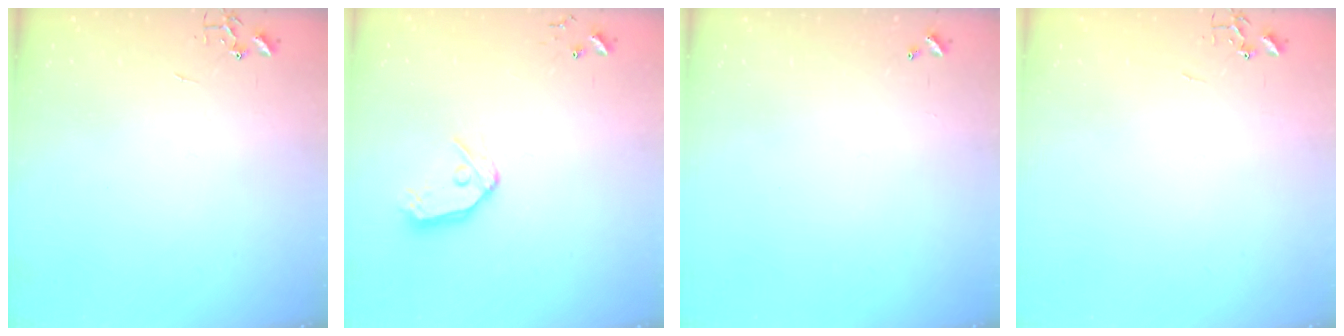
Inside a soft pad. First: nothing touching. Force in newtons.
{"total": 11.3, "press": 11.2, "slide": 1.4}
{"total": 0.0}
{"total": 0.0}